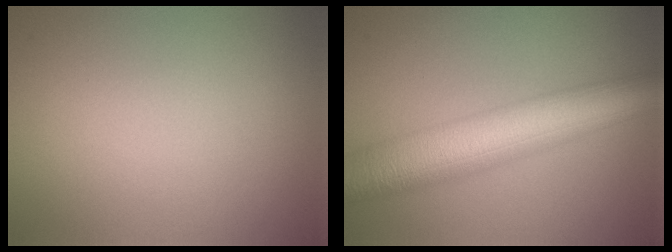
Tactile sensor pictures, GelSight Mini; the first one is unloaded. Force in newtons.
{"total": 10.9, "press": 10.9, "slide": 0.4}